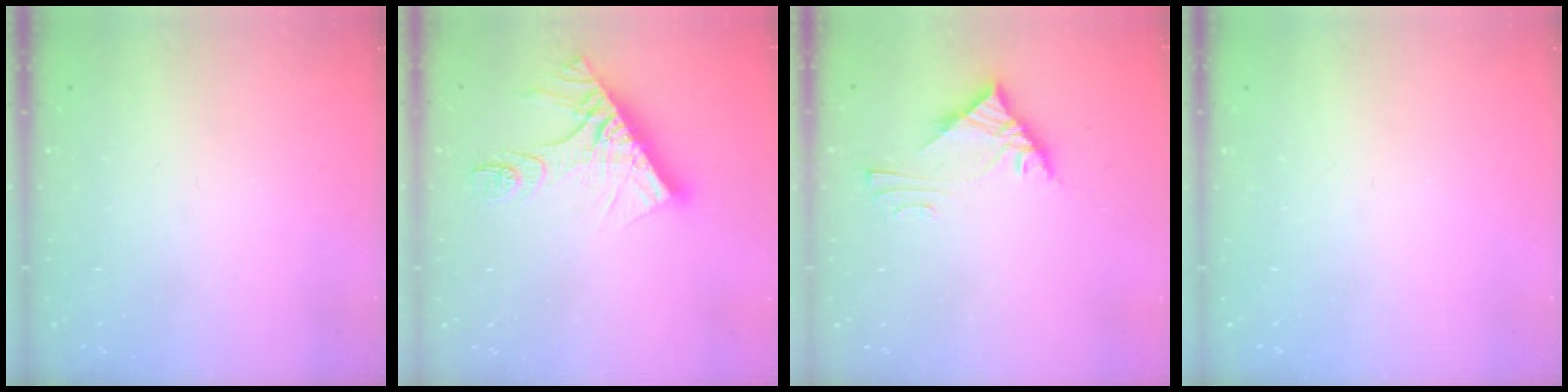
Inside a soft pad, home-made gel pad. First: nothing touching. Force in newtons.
{"total": 13.6, "press": 13.6, "slide": 1.1}
{"total": 5.3, "press": 5.2, "slide": 0.3}
{"total": 0.0}